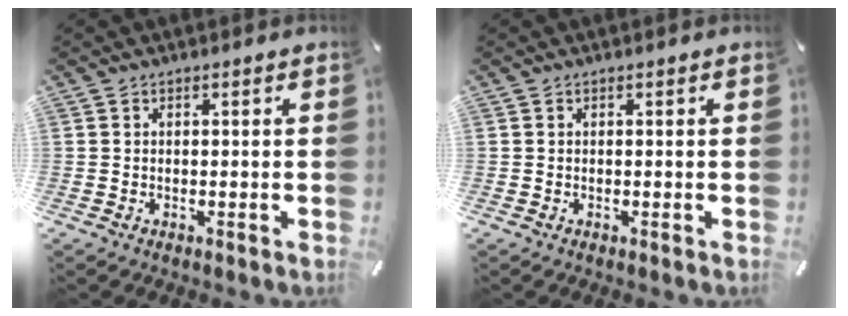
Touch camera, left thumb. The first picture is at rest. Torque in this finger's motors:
{"motor_torque": [0.02, 0.20, 0.06, 0.01, 0.03]}